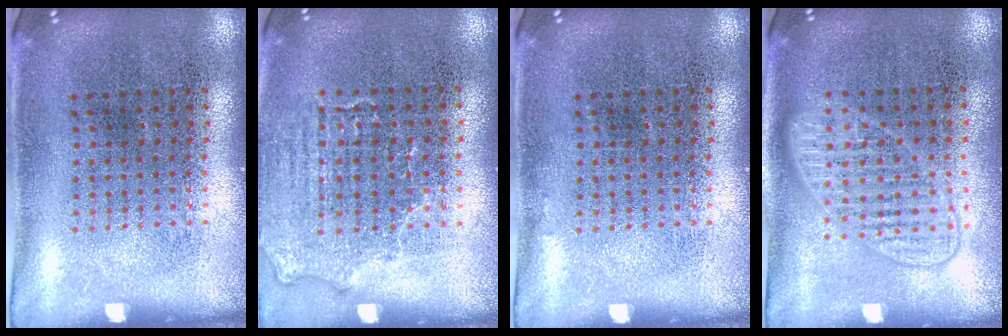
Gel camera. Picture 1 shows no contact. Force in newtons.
{"total": 1.4, "press": 1.2, "slide": 0.6}
{"total": 0.0}
{"total": 1.5, "press": 1.4, "slide": 0.2}